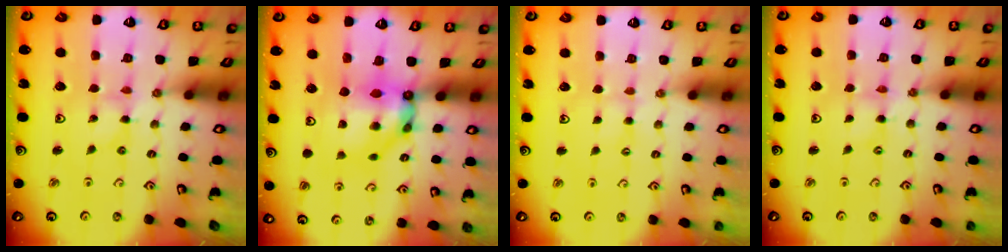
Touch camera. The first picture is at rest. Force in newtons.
{"total": 8.1, "press": 8.1, "slide": 0.6}
{"total": 1.8, "press": 1.8, "slide": 0.3}
{"total": 1.6, "press": 1.6, "slide": 0.2}